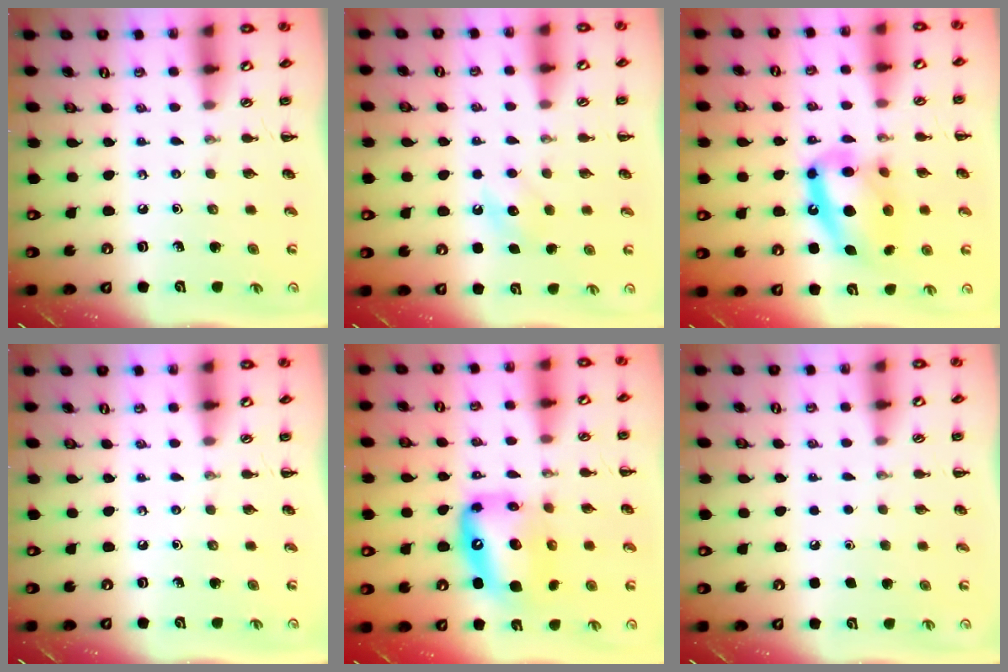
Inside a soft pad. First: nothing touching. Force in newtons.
{"total": 5.2, "press": 5.0, "slide": 1.4}
{"total": 15.3, "press": 14.8, "slide": 3.9}
{"total": 0.0}
{"total": 13.5, "press": 13.0, "slide": 3.8}
{"total": 1.8, "press": 1.8, "slide": 0.1}